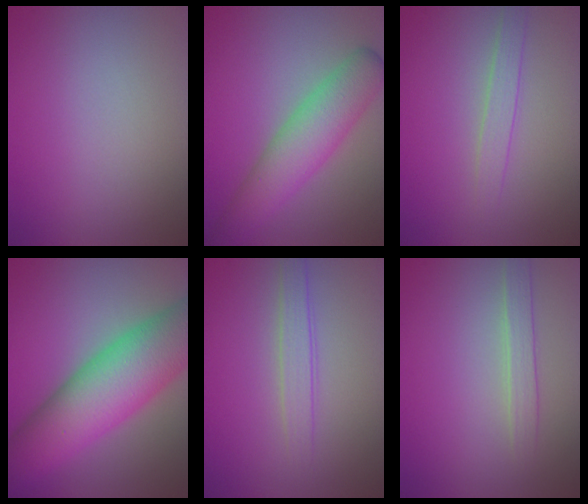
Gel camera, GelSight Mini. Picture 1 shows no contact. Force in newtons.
{"total": 5.4, "press": 5.4, "slide": 0.4}
{"total": 1.5, "press": 1.5, "slide": 0.1}
{"total": 11.2, "press": 11.2, "slide": 0.2}
{"total": 1.8, "press": 1.8, "slide": 0.1}
{"total": 1.7, "press": 1.7, "slide": 0.0}